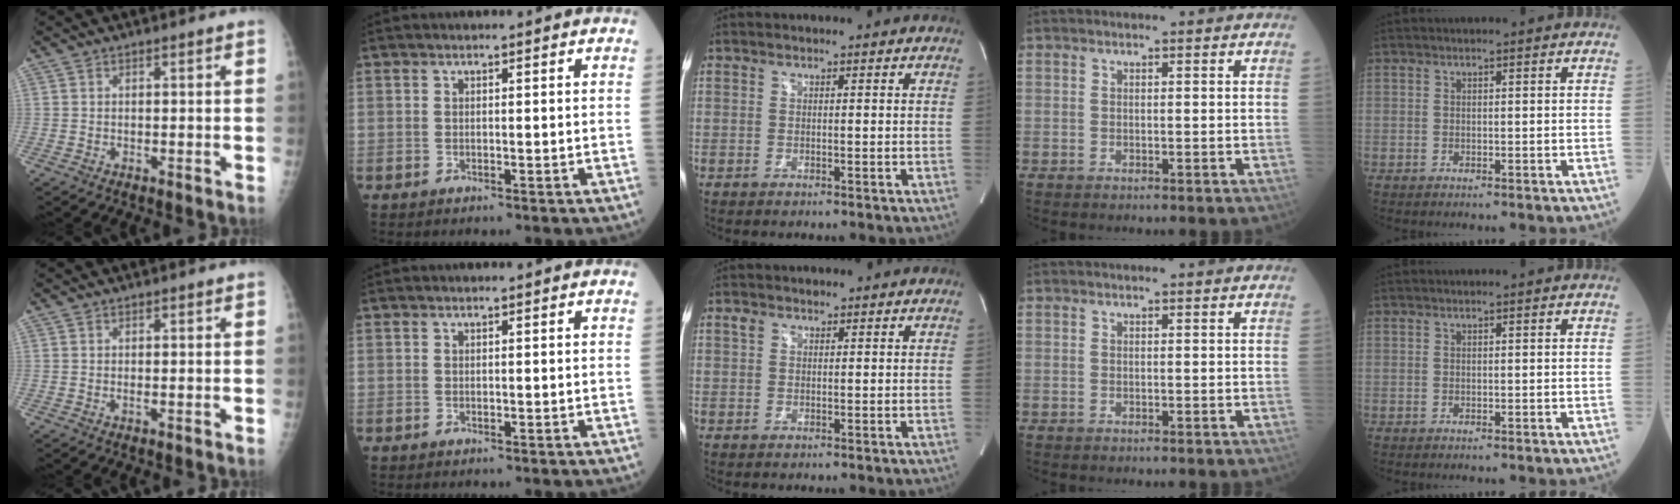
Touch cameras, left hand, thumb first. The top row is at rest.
{"middle": {"total": 1.5, "force": [0.9, 1.0, 0.7], "torque": [-0.019, 0.014, 0.017]}}